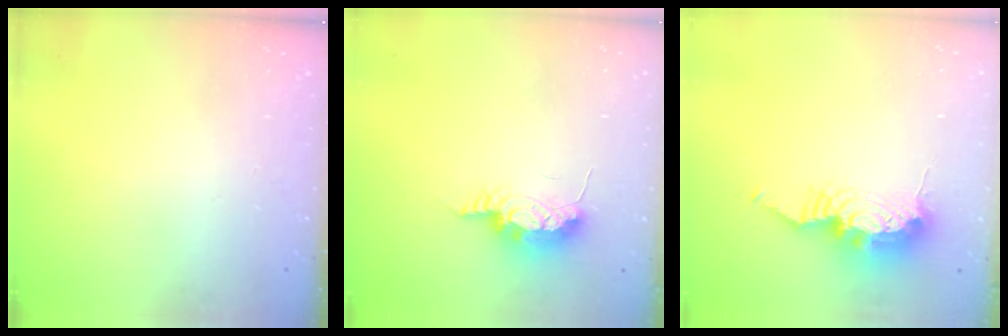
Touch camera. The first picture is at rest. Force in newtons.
{"total": 7.9, "press": 7.7, "slide": 1.6}
{"total": 11.8, "press": 11.7, "slide": 0.9}